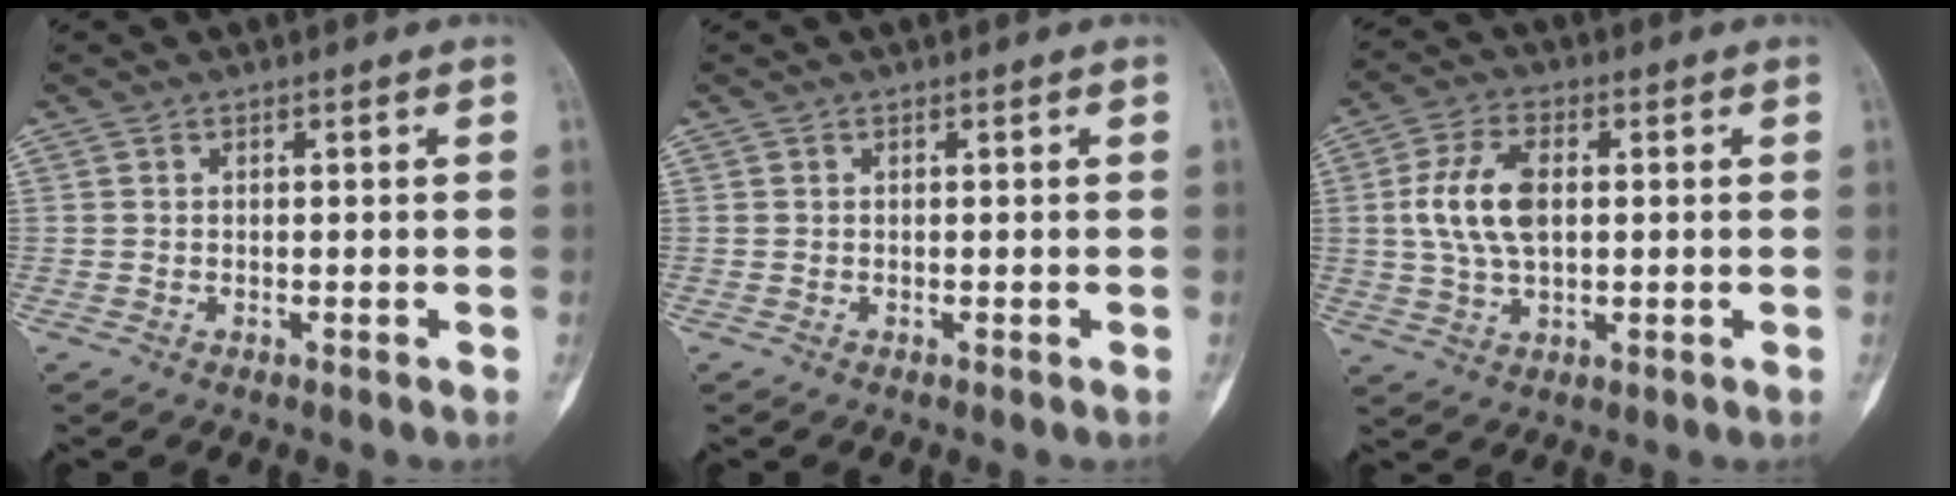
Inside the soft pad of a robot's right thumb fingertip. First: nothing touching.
{"total": 0.0}
{"total": 10.3, "force": [1.3, 5.7, 8.5], "torque": [-0.171, 0.006, 0.027]}